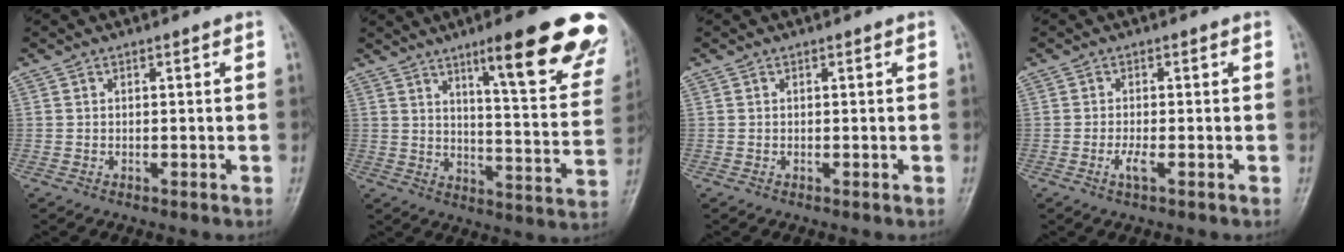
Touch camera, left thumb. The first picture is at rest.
{"total": 22.4, "force": [13.9, 3.9, 17.2], "torque": [-0.194, -0.061, 0.186]}
{"total": 0.0}
{"total": 2.2, "force": [-0.7, 0.4, 2.1], "torque": [-0.042, -0.001, -0.013]}